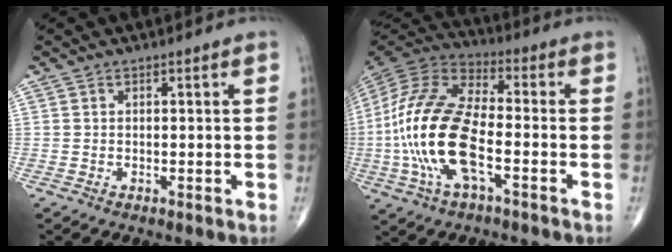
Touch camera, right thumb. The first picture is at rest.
{"total": 19.6, "force": [-4.2, 8.5, 17.2], "torque": [-0.365, 0.025, -0.081]}